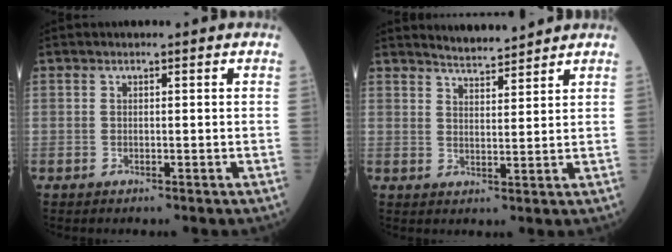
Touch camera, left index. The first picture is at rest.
{"total": 4.5, "force": [4.5, 0.1, 0.5], "torque": [-0.019, 0.006, 0.076]}